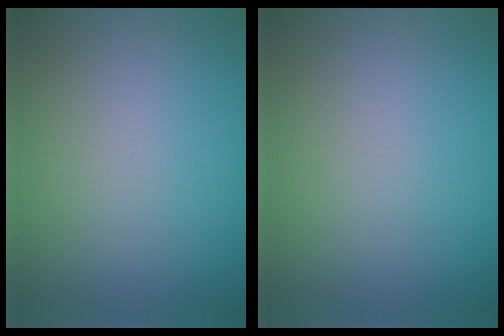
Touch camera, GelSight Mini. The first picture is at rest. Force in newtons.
{"total": 0.0}